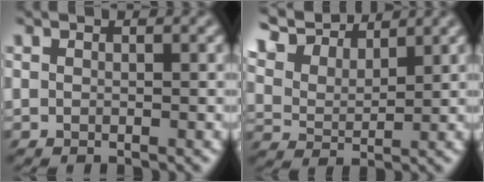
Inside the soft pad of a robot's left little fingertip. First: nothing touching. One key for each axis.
{"total": 5.7, "fx": 4.7, "fy": 1.1, "fz": 2.9, "tx": -0.079, "ty": 0.022, "tz": 0.063}